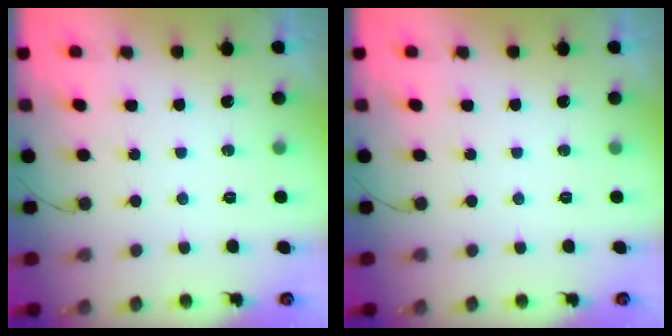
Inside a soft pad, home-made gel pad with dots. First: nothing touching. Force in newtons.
{"total": 0.0}